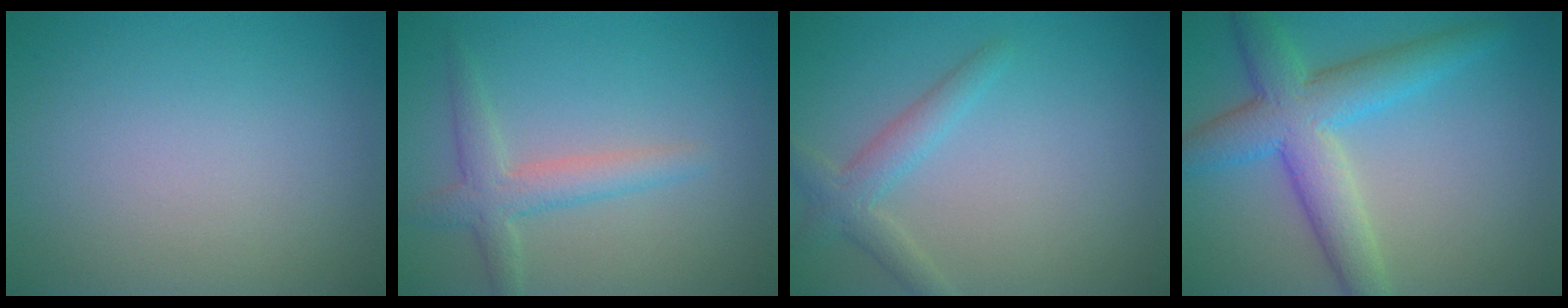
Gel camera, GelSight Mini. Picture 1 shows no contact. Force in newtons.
{"total": 2.9, "press": 2.9, "slide": 0.1}
{"total": 2.5, "press": 2.5, "slide": 0.1}
{"total": 6.7, "press": 6.7, "slide": 0.2}